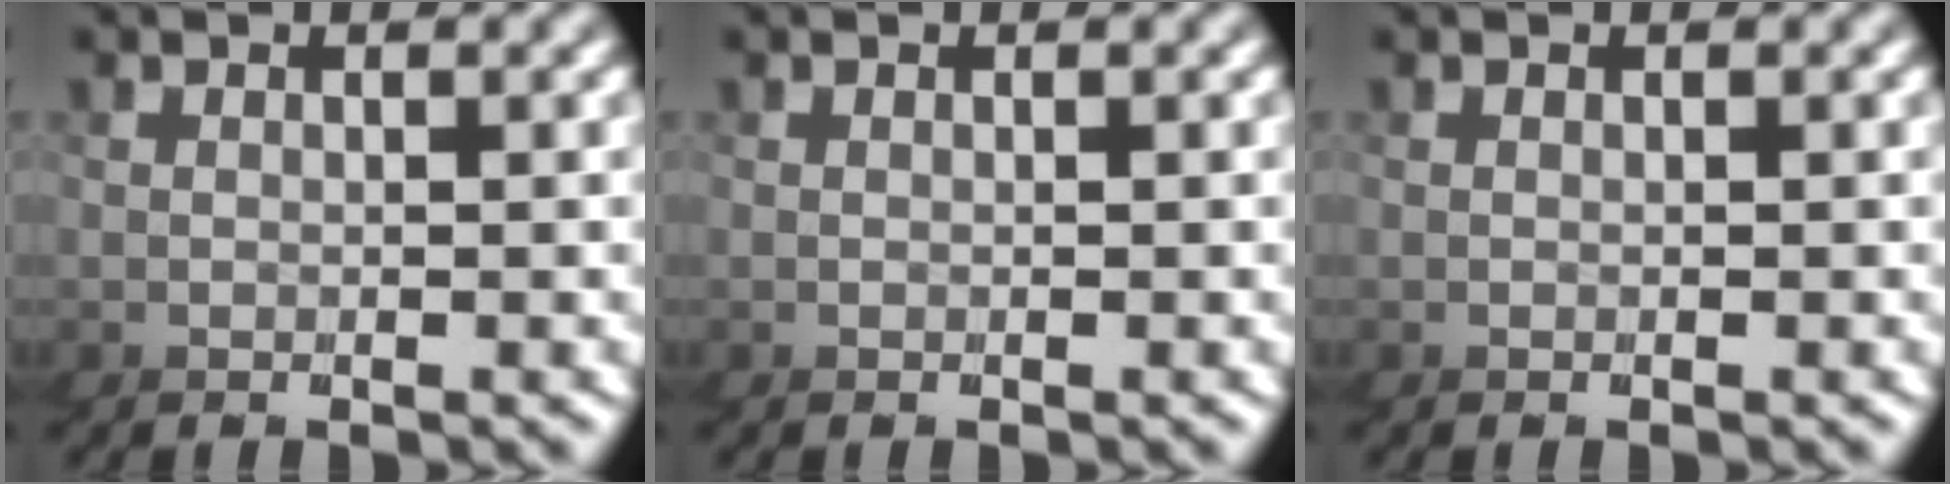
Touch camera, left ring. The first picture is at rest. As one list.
[{"total": 0.0}, {"total": 0.0}]